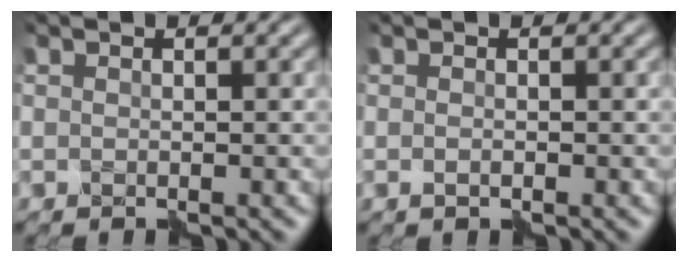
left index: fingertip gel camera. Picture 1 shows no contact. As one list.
[{"total": 0.6, "force": [-0.3, 0.2, 0.4], "torque": [-0.006, 0.001, -0.006]}]